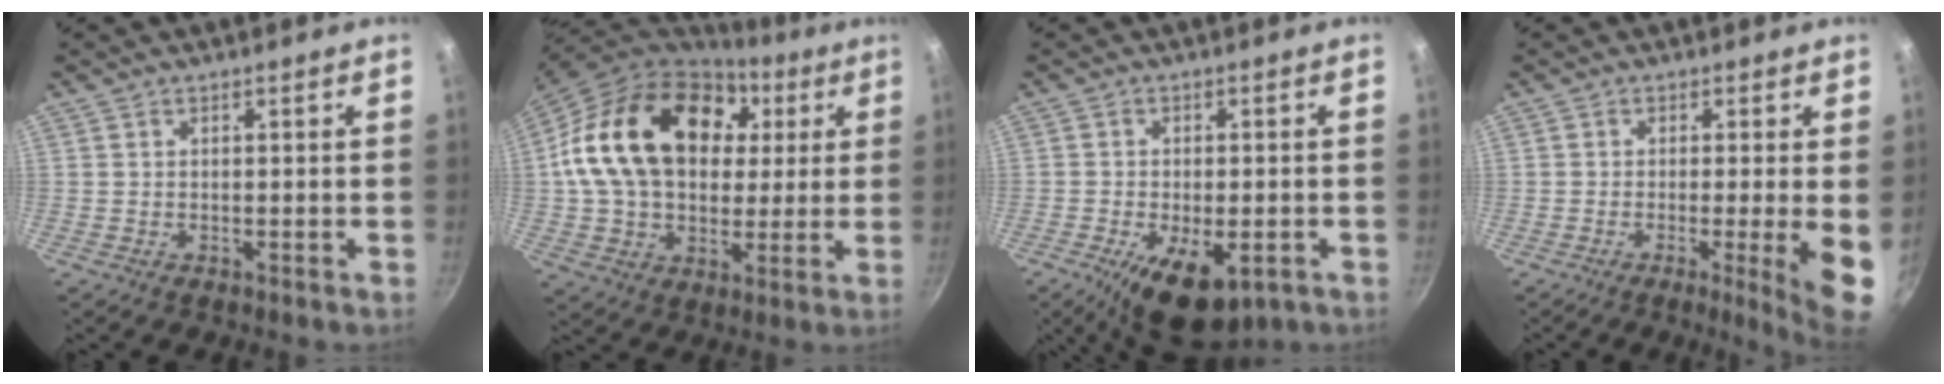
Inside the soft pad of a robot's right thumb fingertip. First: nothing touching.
{"total": 25.8, "force": [6.0, 18.2, 17.2], "torque": [-0.286, 0.019, 0.099]}
{"total": 10.9, "force": [-4.6, 5.2, 8.4], "torque": [-0.114, 0.006, -0.060]}
{"total": 7.8, "force": [-1.3, 0.4, 7.6], "torque": [-0.101, -0.011, -0.017]}